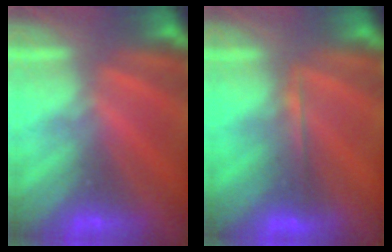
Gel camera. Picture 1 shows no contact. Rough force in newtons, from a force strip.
{"total": 2.0}